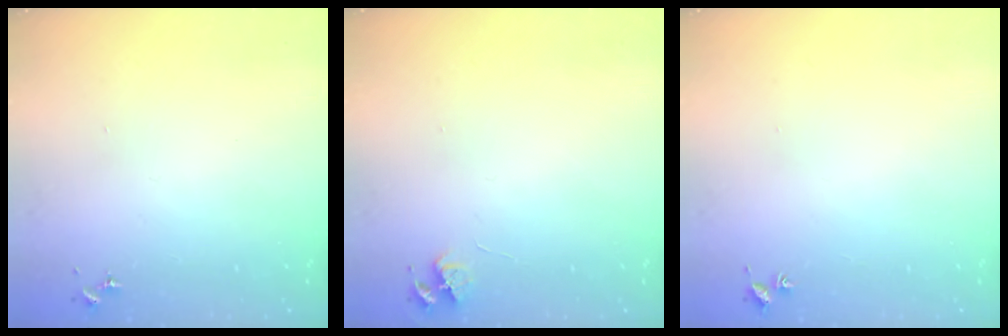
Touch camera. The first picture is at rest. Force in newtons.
{"total": 4.5, "press": 4.4, "slide": 0.6}
{"total": 1.8, "press": 1.8, "slide": 0.2}